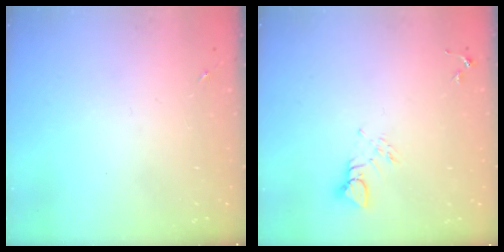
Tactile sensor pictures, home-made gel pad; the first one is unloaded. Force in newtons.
{"total": 3.9, "press": 3.9, "slide": 0.5}